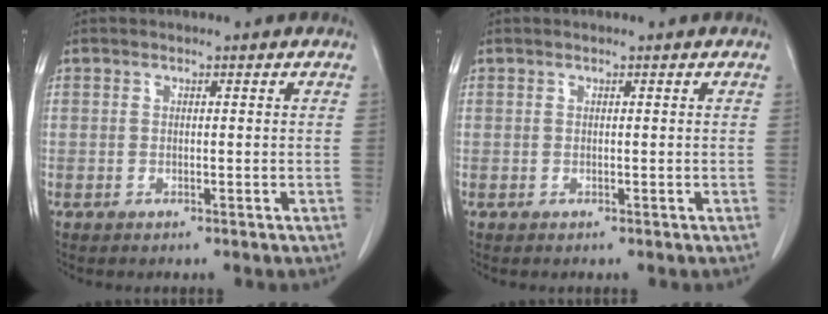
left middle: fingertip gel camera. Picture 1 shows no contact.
{"total": 0.0}